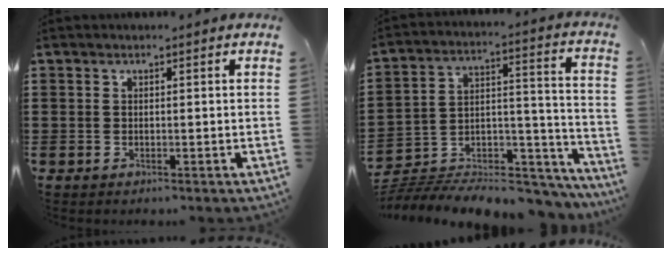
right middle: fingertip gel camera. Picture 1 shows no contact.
{"total": 7.3, "force": [-7.0, 1.8, 1.3], "torque": [-0.013, 0.013, -0.135]}